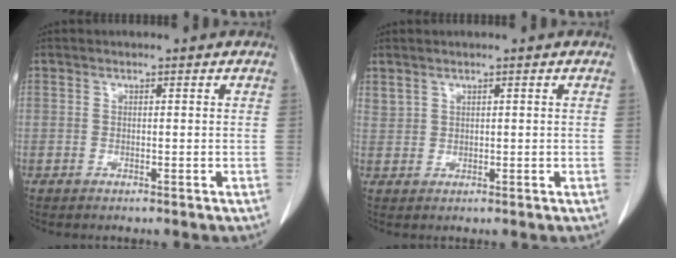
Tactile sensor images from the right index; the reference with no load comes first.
{"total": 1.4, "force": [1.2, 0.6, 0.3], "torque": [-0.003, 0.006, 0.027]}